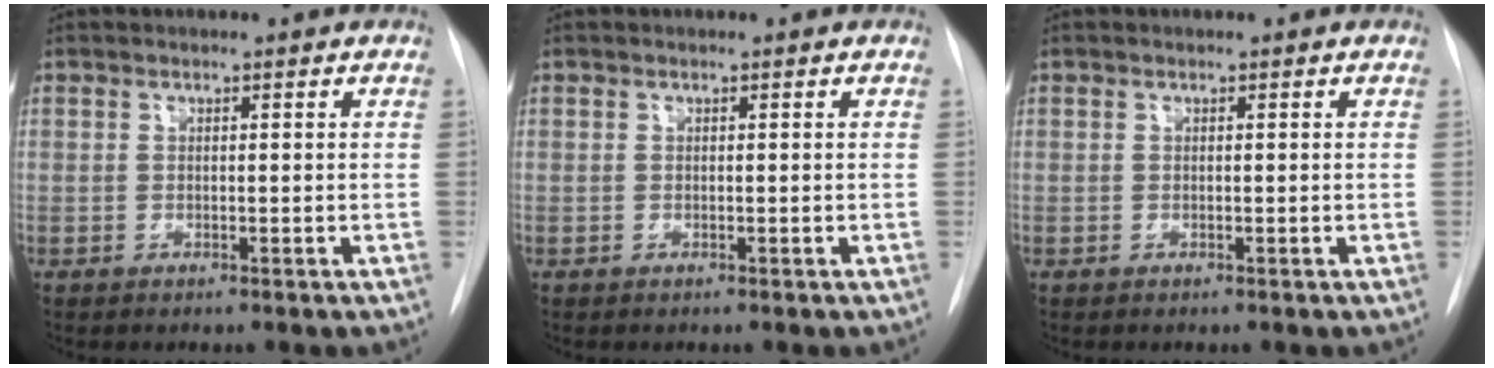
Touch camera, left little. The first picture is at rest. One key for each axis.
{"total": 0.0}
{"total": 0.0}